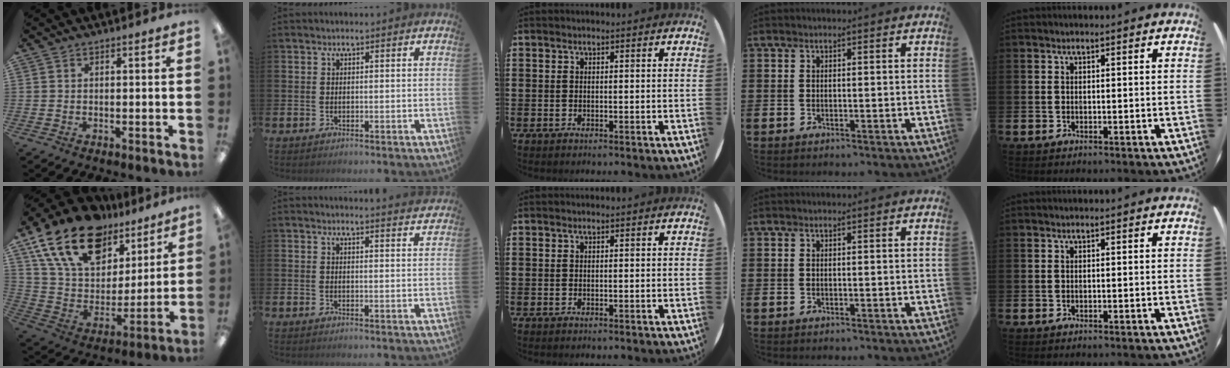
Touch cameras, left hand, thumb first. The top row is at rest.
{"thumb": {"total": 21.2, "force": [13.9, 12.1, 10.6], "torque": [-0.209, -0.071, 0.254]}, "index": {"total": 2.5, "force": [2.5, -0.2, -0.2], "torque": [0.009, -0.020, 0.043]}}